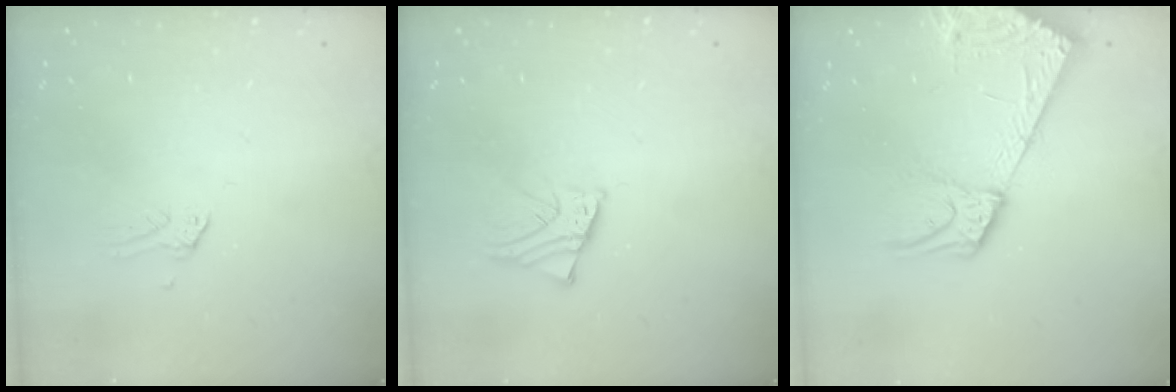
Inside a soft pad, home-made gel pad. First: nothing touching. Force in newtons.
{"total": 2.1, "press": 2.1, "slide": 0.2}
{"total": 12.8, "press": 12.5, "slide": 3.0}